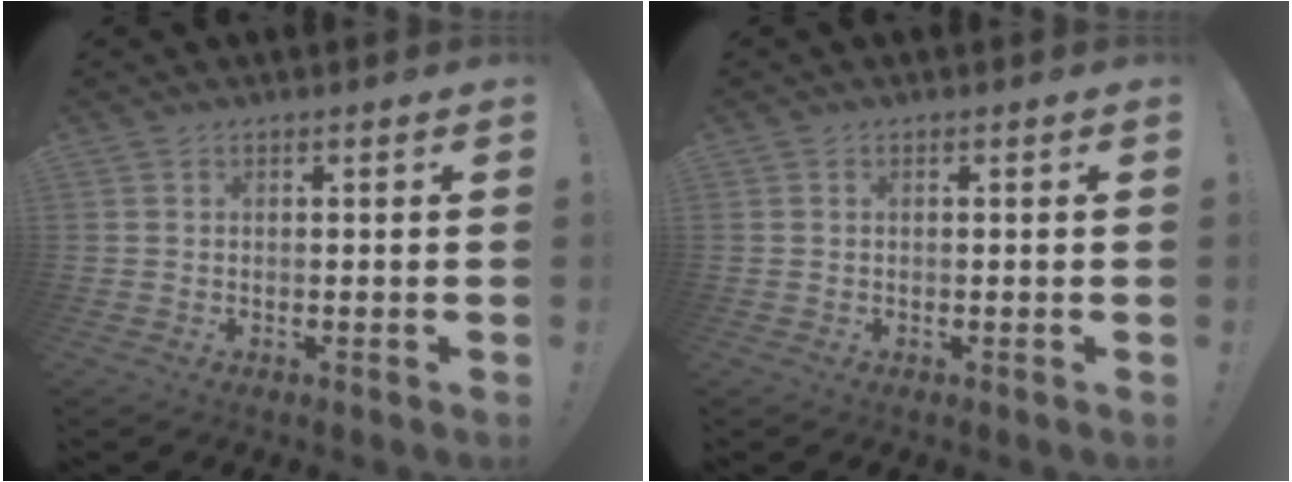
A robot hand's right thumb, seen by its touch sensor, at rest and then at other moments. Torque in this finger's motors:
{"motor_torque": [0.04, -0.10, -0.13, 0.06, 0.01]}